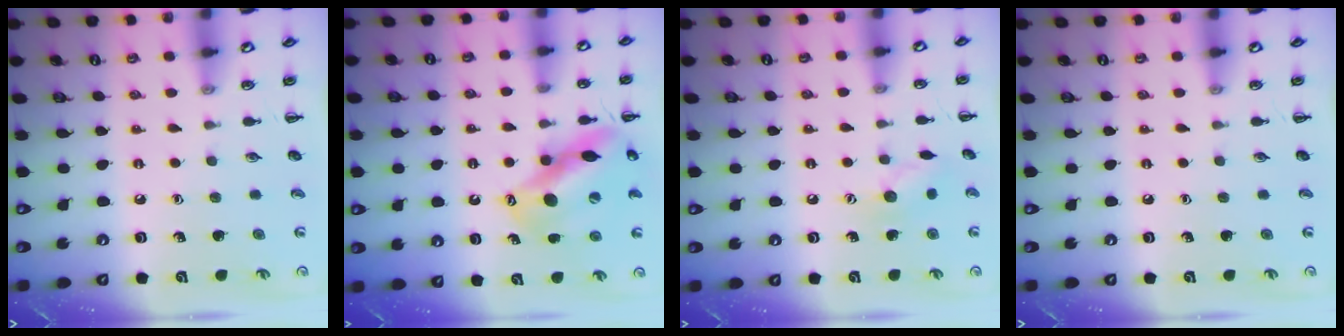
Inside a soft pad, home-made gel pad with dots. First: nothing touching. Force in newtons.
{"total": 14.4, "press": 13.9, "slide": 3.9}
{"total": 7.5, "press": 7.4, "slide": 1.1}
{"total": 0.0}